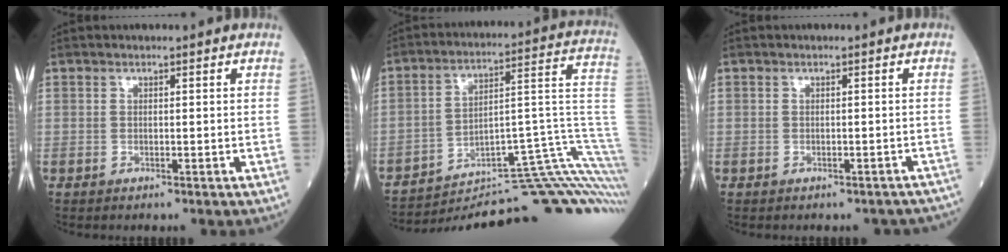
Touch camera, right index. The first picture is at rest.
{"total": 25.9, "force": [-20.5, 1.2, 15.9], "torque": [-0.144, 0.055, -0.286]}
{"total": 4.5, "force": [-3.4, 2.7, 1.2], "torque": [-0.016, 0.024, -0.034]}